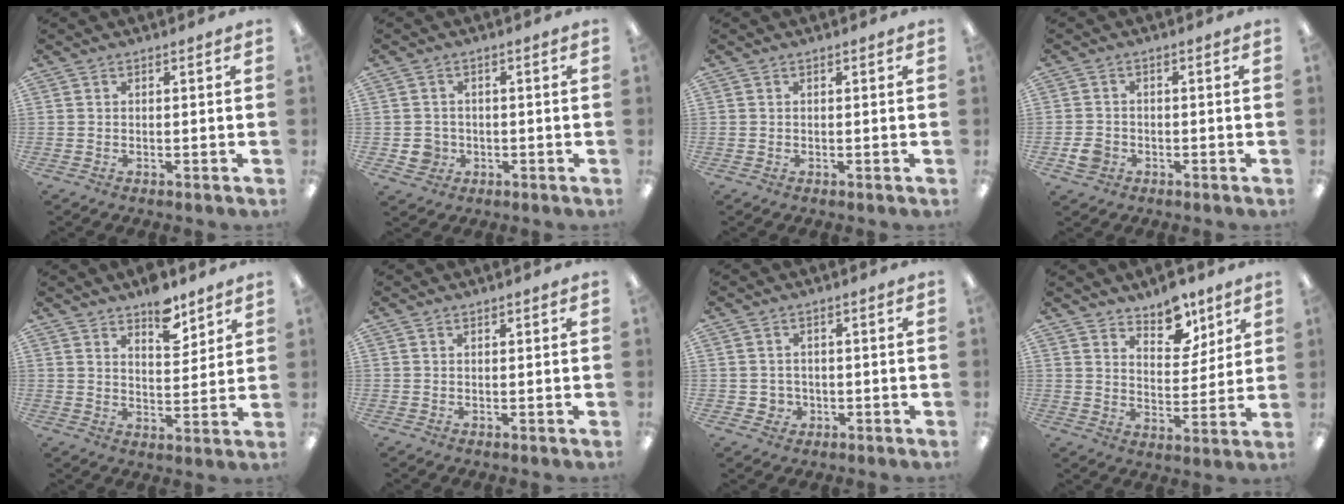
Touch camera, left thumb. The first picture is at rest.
{"total": 3.9, "force": [-0.6, 3.7, 0.8], "torque": [-0.010, 0.006, -0.011]}
{"total": 0.0}
{"total": 3.6, "force": [-1.3, 3.0, 1.5], "torque": [-0.028, 0.003, -0.023]}
{"total": 8.2, "force": [6.4, 3.6, 3.7], "torque": [-0.036, -0.042, 0.108]}
{"total": 0.6, "force": [0.6, 0.3, 0.1], "torque": [-0.003, 0.000, 0.011]}
{"total": 2.7, "force": [-0.1, 2.7, 0.6], "torque": [-0.006, -0.001, -0.005]}
{"total": 9.4, "force": [7.6, 4.7, 2.8], "torque": [-0.029, -0.053, 0.136]}